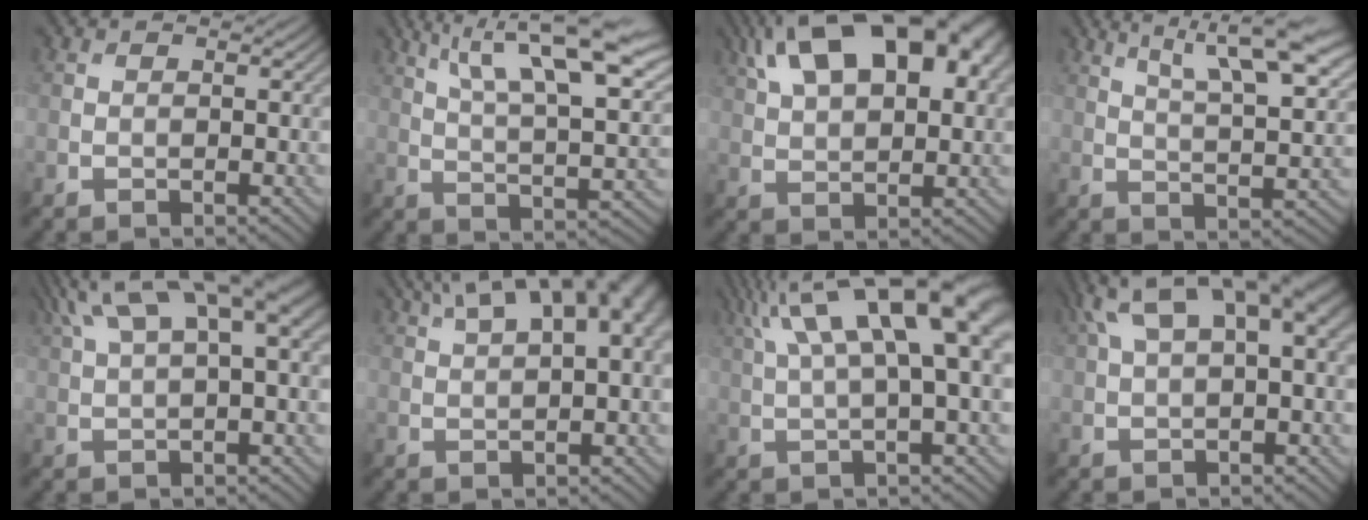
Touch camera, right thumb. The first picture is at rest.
{"total": 15.6, "force": [8.4, 4.7, 12.3], "torque": [-0.203, 0.016, 0.142]}
{"total": 18.6, "force": [9.4, 8.9, 13.3], "torque": [-0.249, 0.063, 0.130]}
{"total": 11.4, "force": [6.4, 3.2, 8.8], "torque": [-0.138, 0.008, 0.102]}
{"total": 10.9, "force": [5.3, 3.1, 9.0], "torque": [-0.193, 0.028, 0.105]}
{"total": 11.7, "force": [5.2, 4.4, 9.5], "torque": [-0.153, 0.037, 0.077]}
{"total": 14.5, "force": [5.6, 3.8, 12.8], "torque": [-0.223, 0.029, 0.102]}
{"total": 12.1, "force": [4.6, 4.8, 10.1], "torque": [-0.204, 0.018, 0.088]}